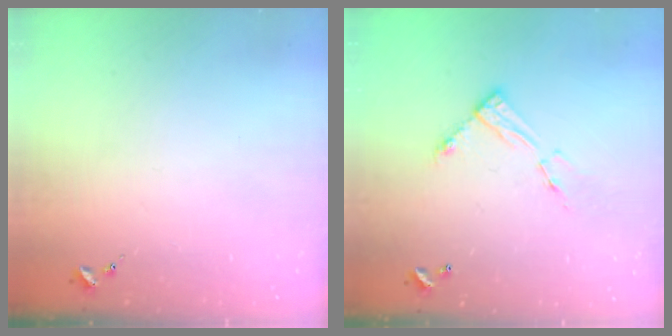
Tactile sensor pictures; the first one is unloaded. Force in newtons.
{"total": 8.7, "press": 8.7, "slide": 0.4}